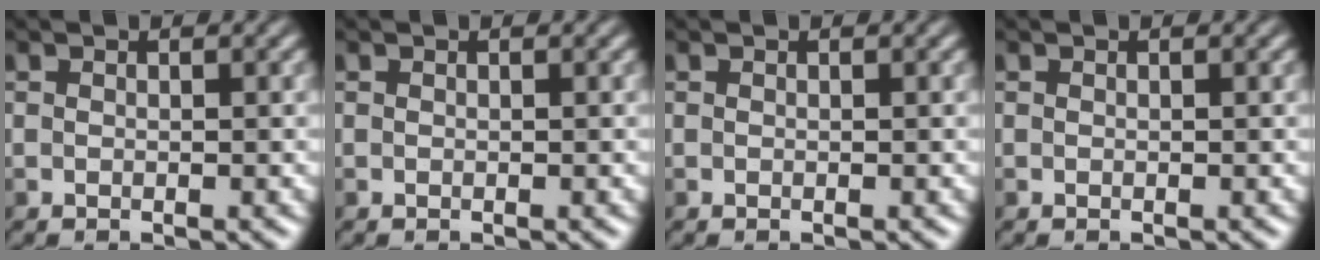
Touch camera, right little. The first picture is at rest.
{"total": 0.0}
{"total": 0.0}
{"total": 0.0}